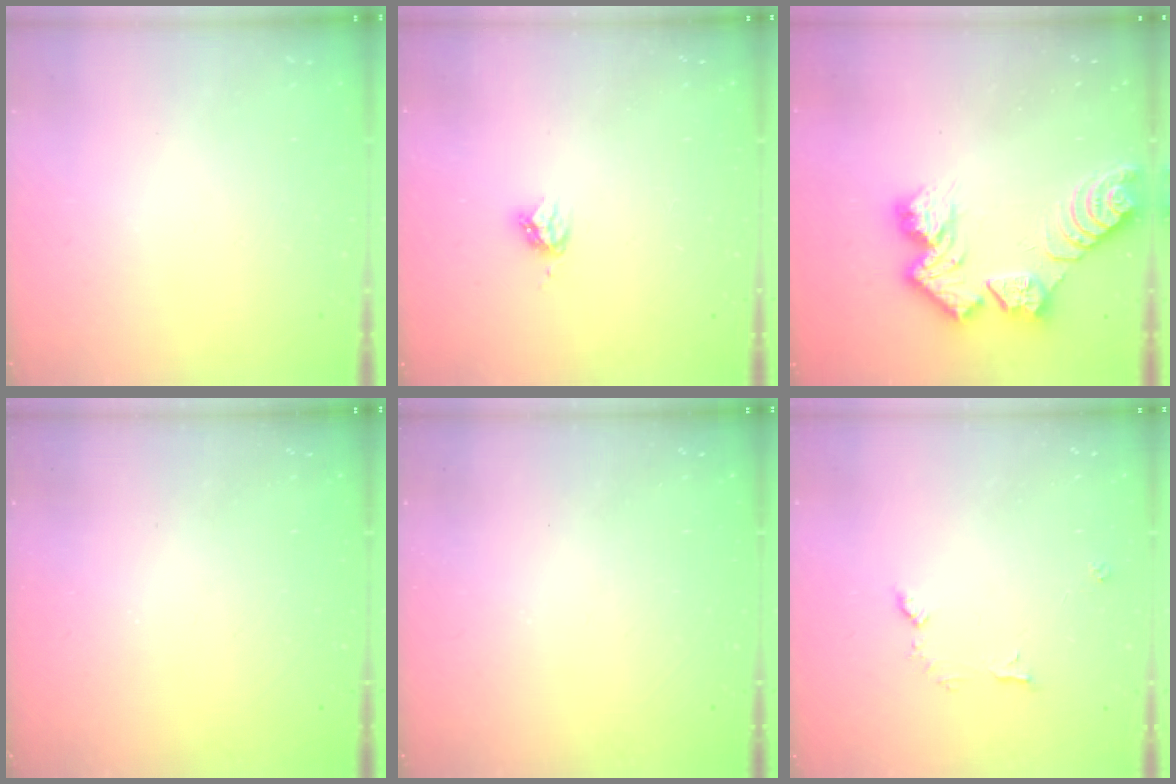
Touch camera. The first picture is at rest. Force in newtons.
{"total": 3.9, "press": 3.9, "slide": 0.1}
{"total": 12.7, "press": 12.6, "slide": 1.0}
{"total": 0.0}
{"total": 0.0}
{"total": 6.8, "press": 6.8, "slide": 0.4}